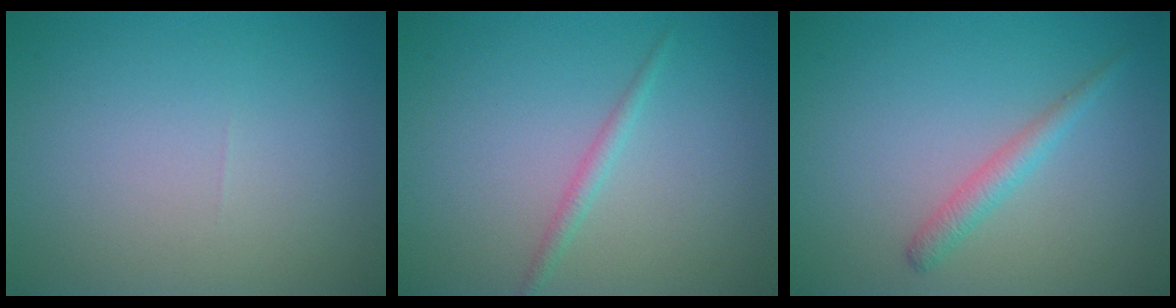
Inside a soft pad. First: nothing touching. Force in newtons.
{"total": 1.1, "press": 1.1, "slide": 0.0}
{"total": 1.8, "press": 1.8, "slide": 0.1}